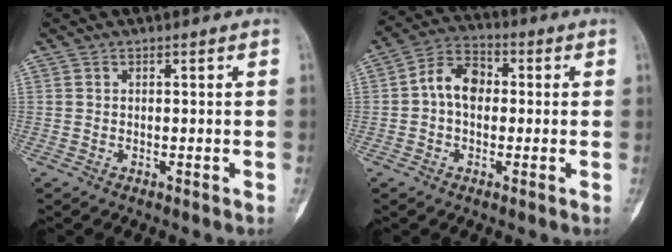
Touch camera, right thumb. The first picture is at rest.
{"total": 8.0, "force": [0.2, 5.7, 5.6], "torque": [-0.085, 0.025, -0.007]}